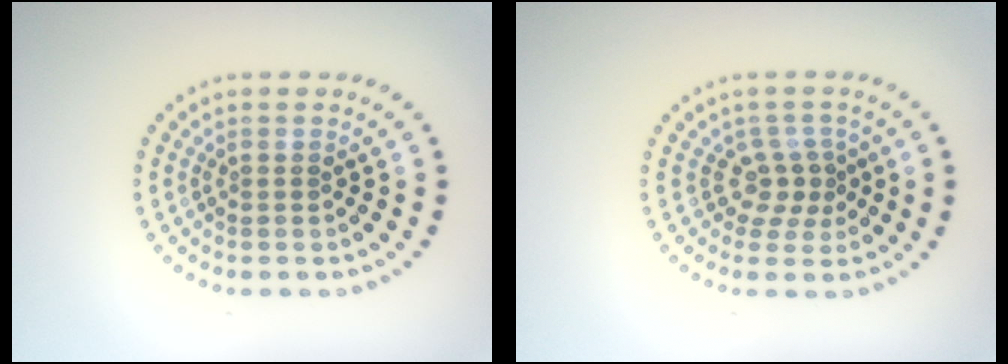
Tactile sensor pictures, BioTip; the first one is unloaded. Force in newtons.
{"total": 2.6, "press": 1.8, "slide": 1.8}